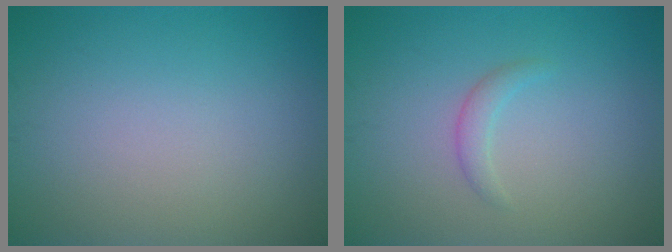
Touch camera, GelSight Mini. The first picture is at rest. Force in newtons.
{"total": 1.2, "press": 1.2, "slide": 0.1}